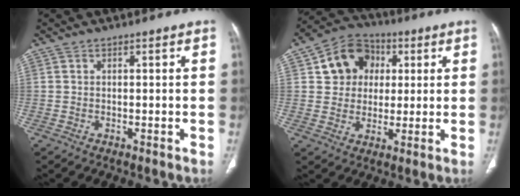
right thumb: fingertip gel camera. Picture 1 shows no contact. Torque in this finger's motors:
{"motor_torque": [-0.37, 0.64, 0.00, 0.46, 0.20]}